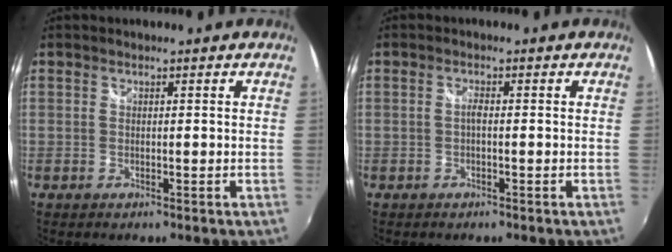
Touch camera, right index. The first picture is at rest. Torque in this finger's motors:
{"motor_torque": [0.39, 0.01, 0.18, 0.04]}